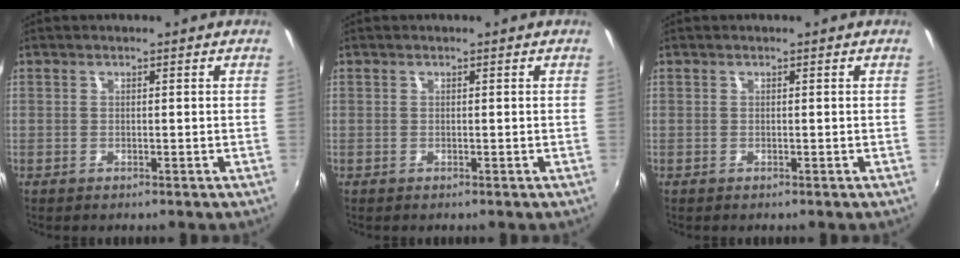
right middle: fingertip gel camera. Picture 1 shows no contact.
{"total": 0.0}
{"total": 0.0}